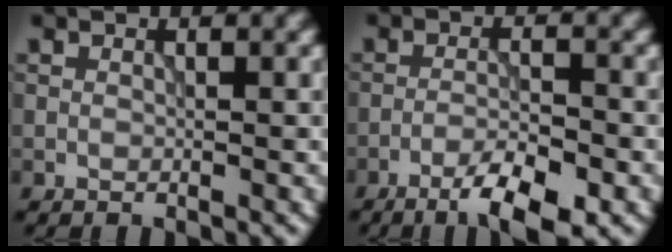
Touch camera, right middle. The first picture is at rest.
{"total": 5.0, "force": [-3.2, 0.9, 3.7], "torque": [-0.066, 0.003, -0.053]}